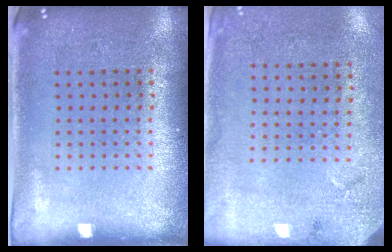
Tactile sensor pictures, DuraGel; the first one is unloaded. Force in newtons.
{"total": 2.7, "press": 2.1, "slide": 1.7}